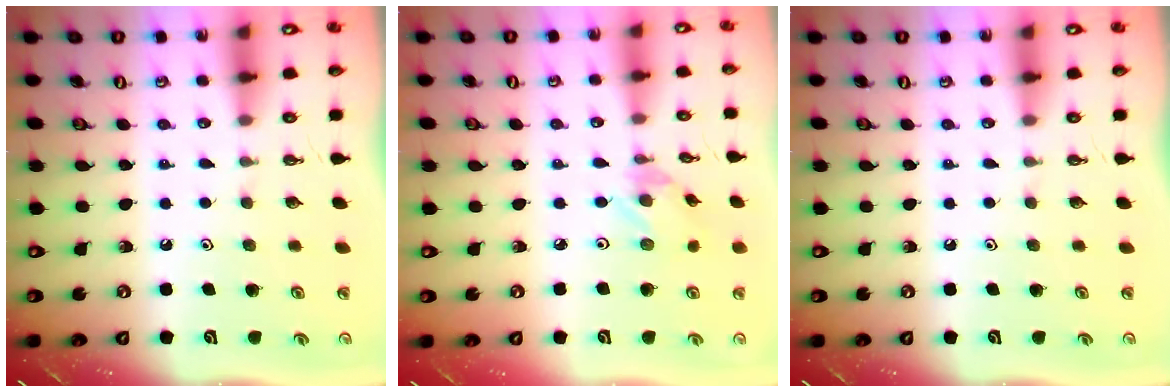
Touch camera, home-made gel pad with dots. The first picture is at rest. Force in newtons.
{"total": 1.5, "press": 1.5, "slide": 0.0}
{"total": 0.0}